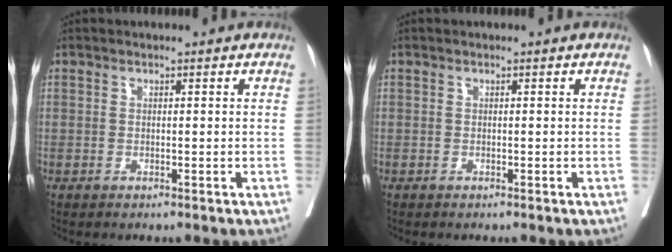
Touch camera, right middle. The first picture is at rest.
{"total": 0.0}